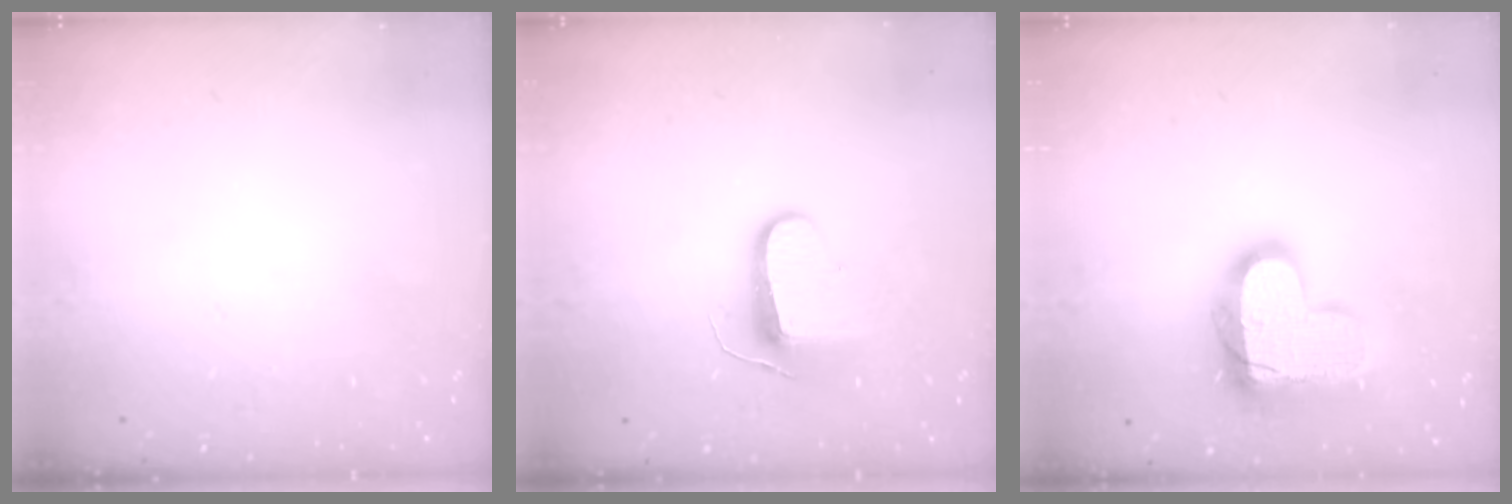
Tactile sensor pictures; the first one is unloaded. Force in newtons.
{"total": 9.5, "press": 9.5, "slide": 0.3}
{"total": 18.0, "press": 18.0, "slide": 1.3}